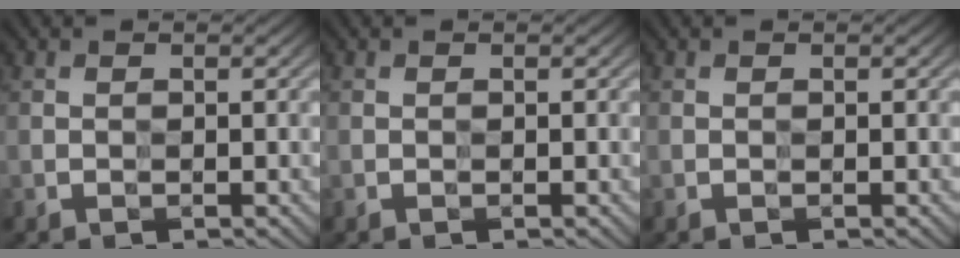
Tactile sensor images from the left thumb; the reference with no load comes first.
{"total": 0.0}
{"total": 0.0}